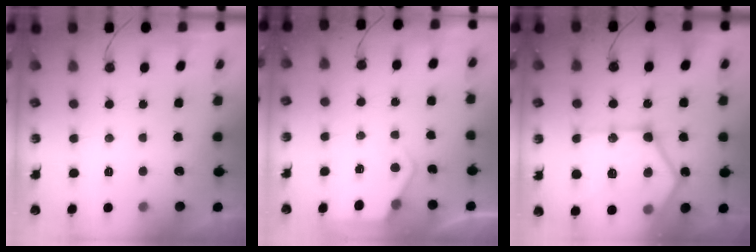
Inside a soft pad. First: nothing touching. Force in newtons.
{"total": 3.3, "press": 3.3, "slide": 0.5}
{"total": 26.3, "press": 26.2, "slide": 2.8}